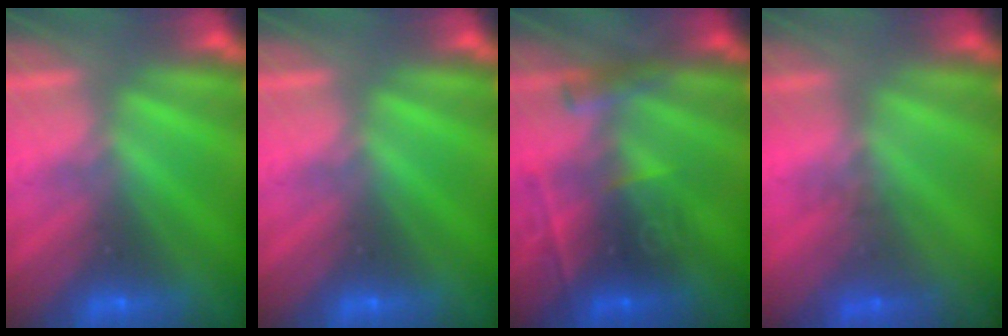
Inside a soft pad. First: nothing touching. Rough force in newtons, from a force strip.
{"total": 0.0}
{"total": 2.9}
{"total": 1.7}